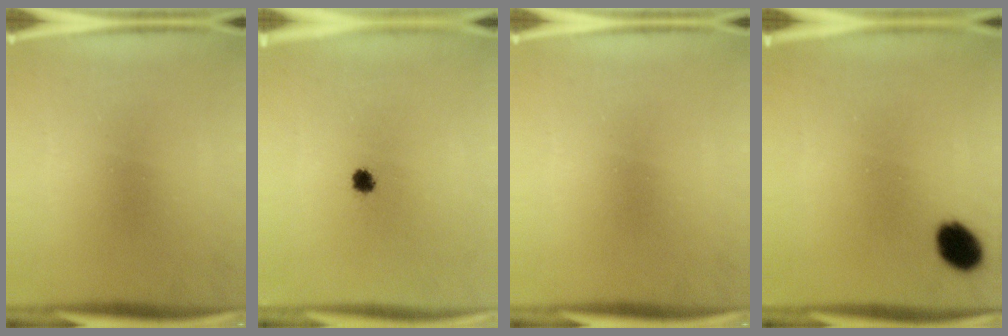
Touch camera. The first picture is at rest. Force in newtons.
{"total": 2.4}
{"total": 0.0}
{"total": 6.4}